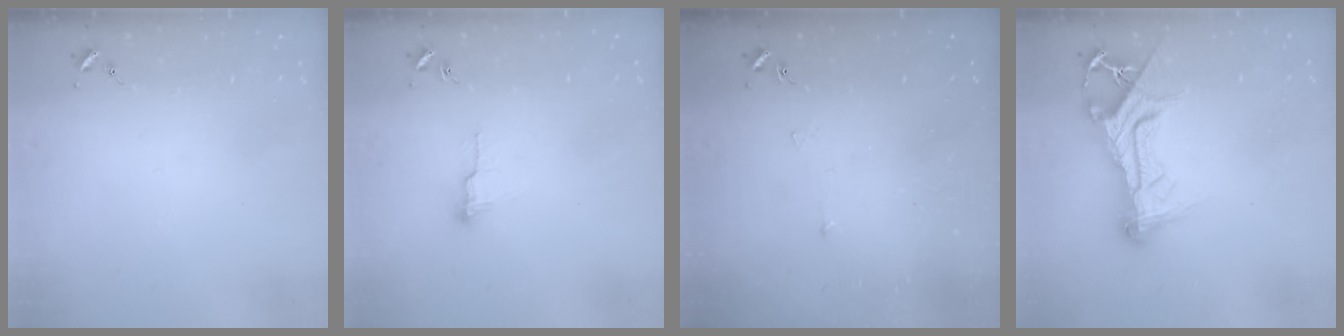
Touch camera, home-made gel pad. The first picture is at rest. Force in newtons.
{"total": 6.3, "press": 6.3, "slide": 0.5}
{"total": 3.4, "press": 3.4, "slide": 0.2}
{"total": 14.2, "press": 14.1, "slide": 1.5}